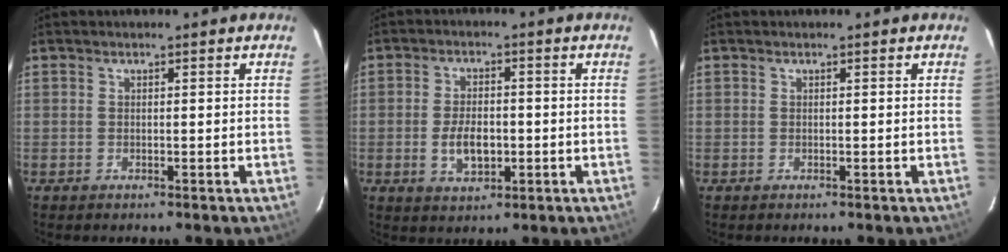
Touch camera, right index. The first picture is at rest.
{"total": 6.4, "force": [-1.4, 3.6, 5.1], "torque": [-0.102, -0.003, -0.019]}
{"total": 0.0}